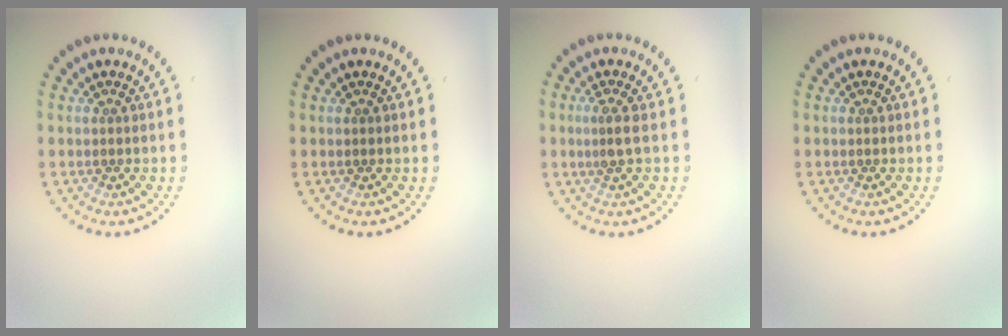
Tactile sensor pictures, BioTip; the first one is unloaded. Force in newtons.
{"total": 0.0}
{"total": 1.9, "press": 1.4, "slide": 1.3}
{"total": 0.0}